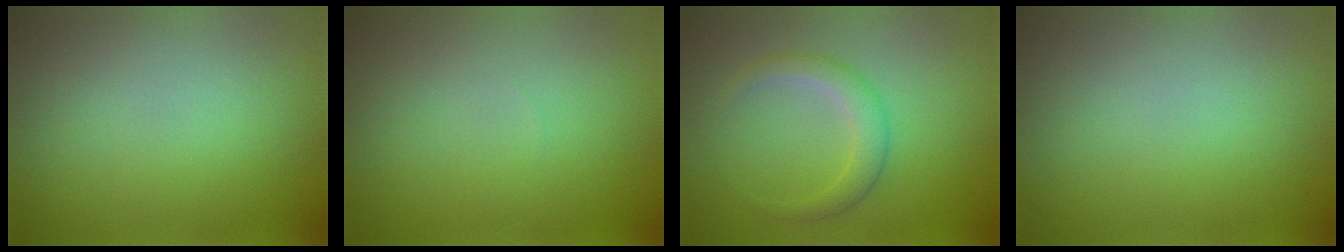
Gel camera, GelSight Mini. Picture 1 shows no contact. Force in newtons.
{"total": 0.0}
{"total": 2.3, "press": 2.3, "slide": 0.0}
{"total": 0.0}